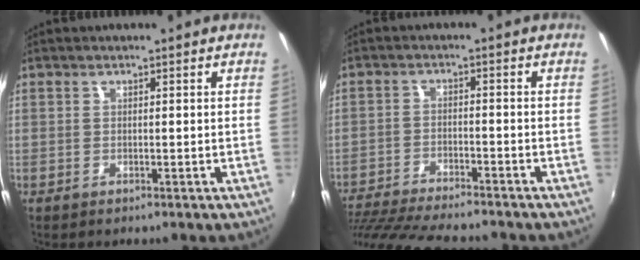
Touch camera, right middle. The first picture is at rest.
{"total": 16.1, "force": [-14.3, 2.1, 7.2], "torque": [-0.156, -0.027, -0.234]}